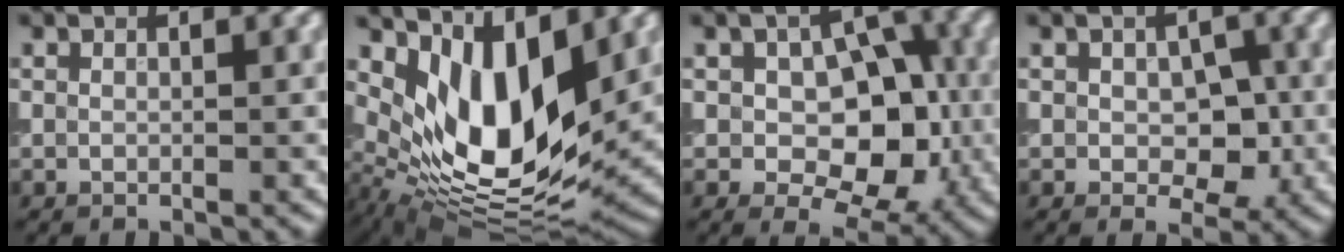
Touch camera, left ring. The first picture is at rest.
{"total": 10.3, "force": [2.4, 5.0, 8.6], "torque": [-0.152, -0.022, 0.049]}
{"total": 8.7, "force": [-0.5, 5.5, 6.7], "torque": [-0.087, 0.005, -0.014]}
{"total": 4.1, "force": [-0.2, 2.5, 3.2], "torque": [-0.044, -0.006, -0.003]}